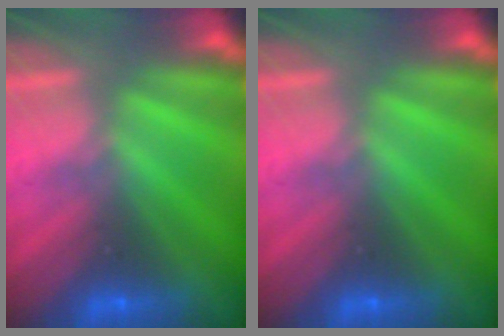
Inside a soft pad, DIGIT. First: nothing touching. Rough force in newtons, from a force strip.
{"total": 0.0}